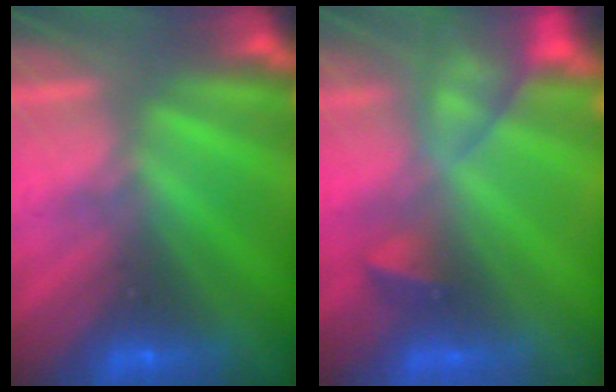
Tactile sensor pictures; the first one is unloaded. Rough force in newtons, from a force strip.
{"total": 9.4}